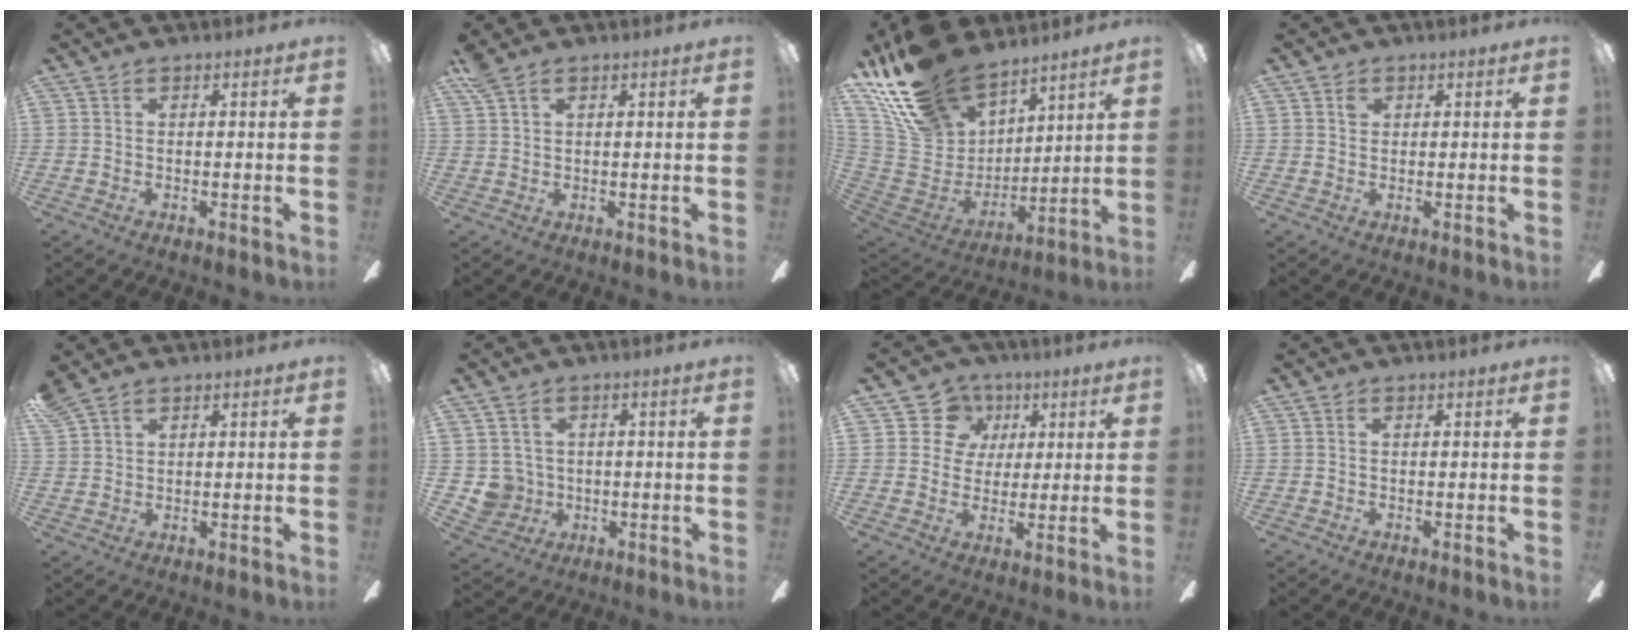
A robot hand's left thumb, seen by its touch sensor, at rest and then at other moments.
{"total": 2.5, "force": [1.7, 1.1, 1.4], "torque": [-0.031, -0.001, 0.032]}
{"total": 21.6, "force": [16.1, 11.1, 9.2], "torque": [-0.221, -0.089, 0.303]}
{"total": 1.3, "force": [0.7, 1.0, 0.4], "torque": [-0.001, -0.001, 0.011]}
{"total": 2.9, "force": [2.4, 1.3, 0.9], "torque": [-0.022, -0.004, 0.047]}
{"total": 5.2, "force": [0.5, 5.1, 0.5], "torque": [-0.032, 0.000, 0.012]}
{"total": 8.3, "force": [3.0, 7.6, 1.0], "torque": [-0.018, -0.014, 0.054]}
{"total": 0.0}